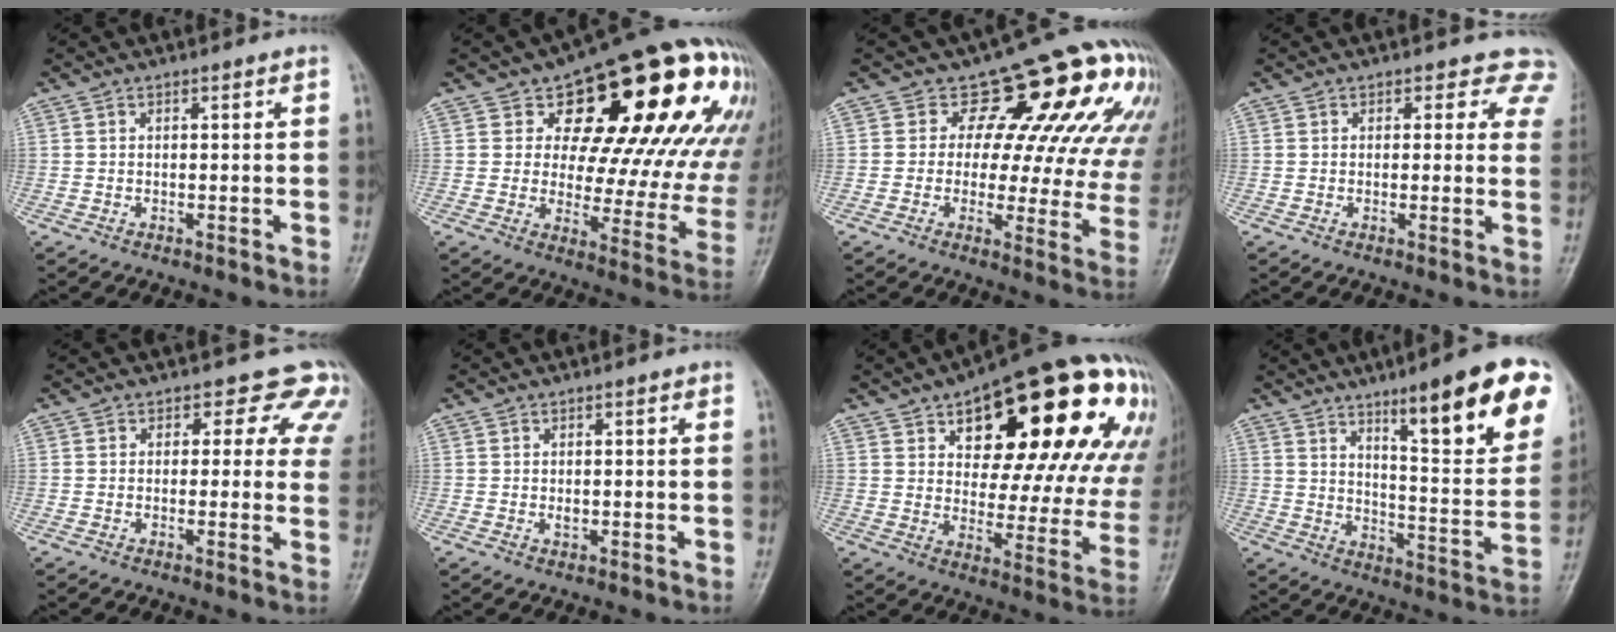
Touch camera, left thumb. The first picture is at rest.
{"total": 26.0, "force": [11.7, 13.4, 19.0], "torque": [-0.209, -0.011, 0.155]}
{"total": 18.7, "force": [9.9, 10.2, 12.2], "torque": [-0.096, -0.031, 0.096]}
{"total": 5.7, "force": [4.3, 3.5, 1.2], "torque": [0.035, -0.014, 0.021]}
{"total": 7.9, "force": [4.9, 5.3, 3.2], "torque": [0.013, -0.014, 0.031]}
{"total": 1.2, "force": [0.0, 0.9, 0.8], "torque": [-0.007, 0.000, 0.000]}
{"total": 31.7, "force": [14.2, 13.5, 24.9], "torque": [-0.281, 0.012, 0.205]}
{"total": 21.5, "force": [11.9, 4.6, 17.4], "torque": [-0.203, -0.049, 0.174]}